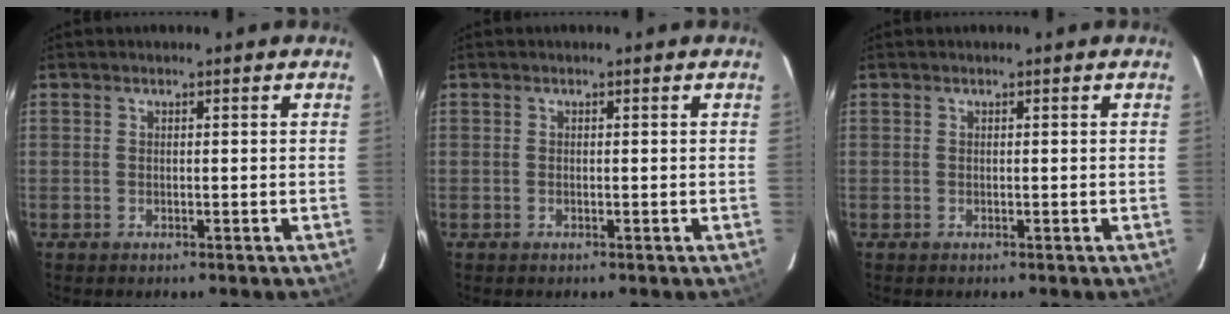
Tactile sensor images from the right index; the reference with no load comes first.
{"total": 0.0}
{"total": 0.0}